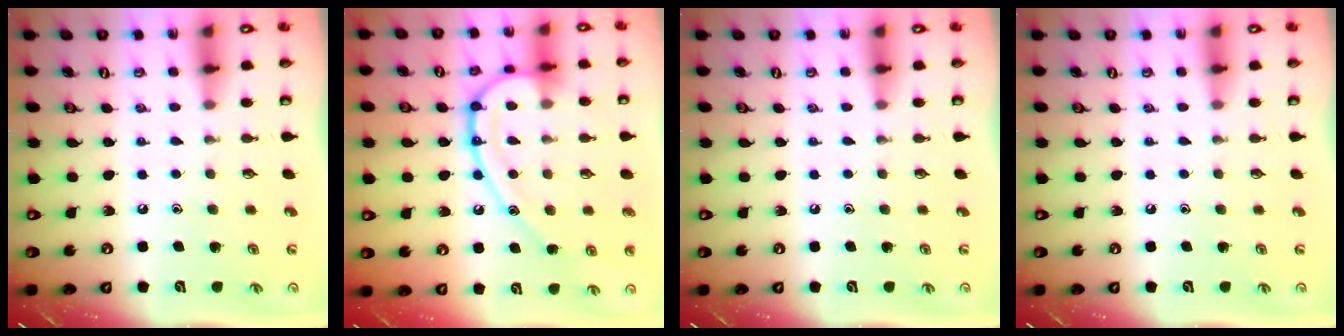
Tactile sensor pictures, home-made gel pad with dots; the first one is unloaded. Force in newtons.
{"total": 17.6, "press": 17.5, "slide": 1.6}
{"total": 0.0}
{"total": 0.0}